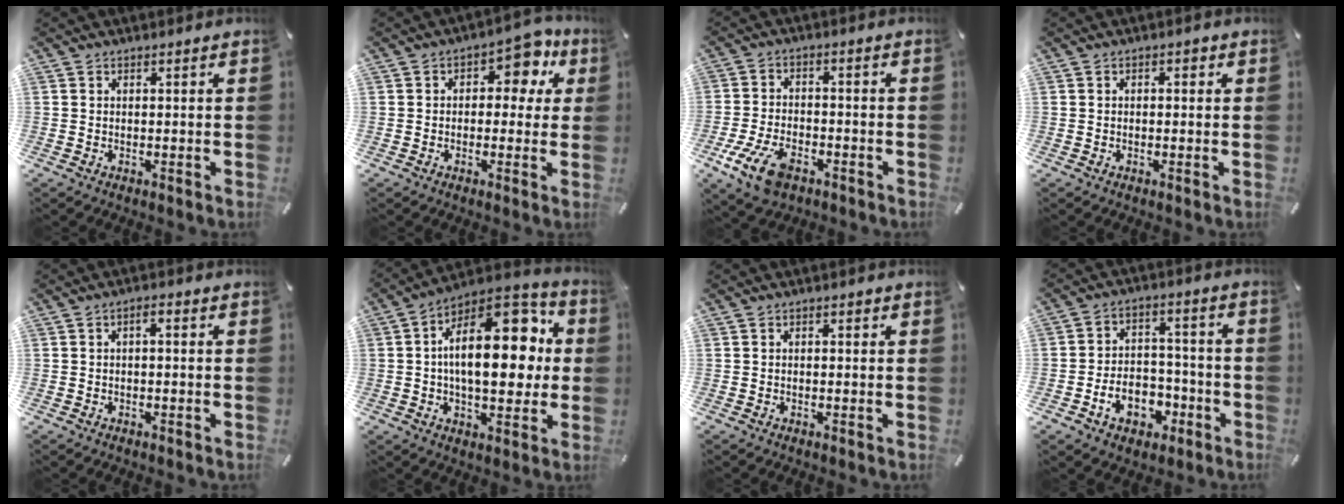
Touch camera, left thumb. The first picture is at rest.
{"total": 7.6, "force": [2.9, 4.8, 5.2], "torque": [-0.057, -0.020, 0.040]}
{"total": 10.4, "force": [-5.4, 5.9, 6.7], "torque": [-0.151, 0.017, -0.099]}
{"total": 1.4, "force": [-0.3, 0.9, 1.0], "torque": [-0.022, 0.006, -0.007]}
{"total": 1.7, "force": [-1.0, 0.5, 1.3], "torque": [-0.023, 0.006, -0.019]}
{"total": 22.4, "force": [3.7, 12.3, 18.4], "torque": [-0.272, -0.021, 0.059]}
{"total": 0.7, "force": [-0.3, 0.5, 0.4], "torque": [-0.010, 0.003, -0.006]}
{"total": 9.6, "force": [-4.3, 7.2, 4.6], "torque": [-0.077, 0.033, -0.072]}